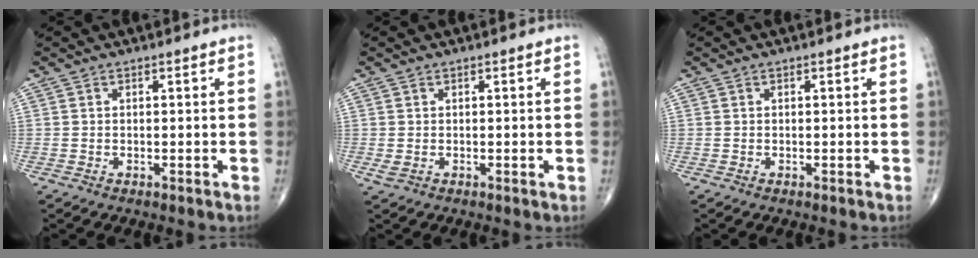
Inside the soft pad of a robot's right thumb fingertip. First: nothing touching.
{"total": 1.2, "force": [0.1, 0.8, 0.9], "torque": [-0.018, 0.000, 0.007]}
{"total": 0.0}